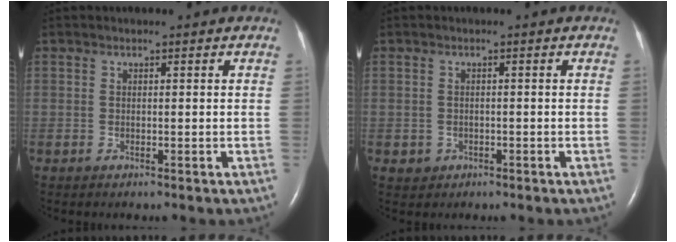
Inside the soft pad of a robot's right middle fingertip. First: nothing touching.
{"total": 1.5, "force": [-0.6, 1.4, 0.1], "torque": [0.000, 0.006, -0.006]}